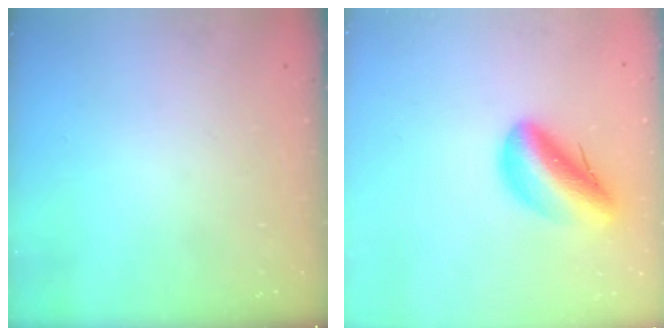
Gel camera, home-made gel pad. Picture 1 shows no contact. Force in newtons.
{"total": 13.6, "press": 13.0, "slide": 4.1}